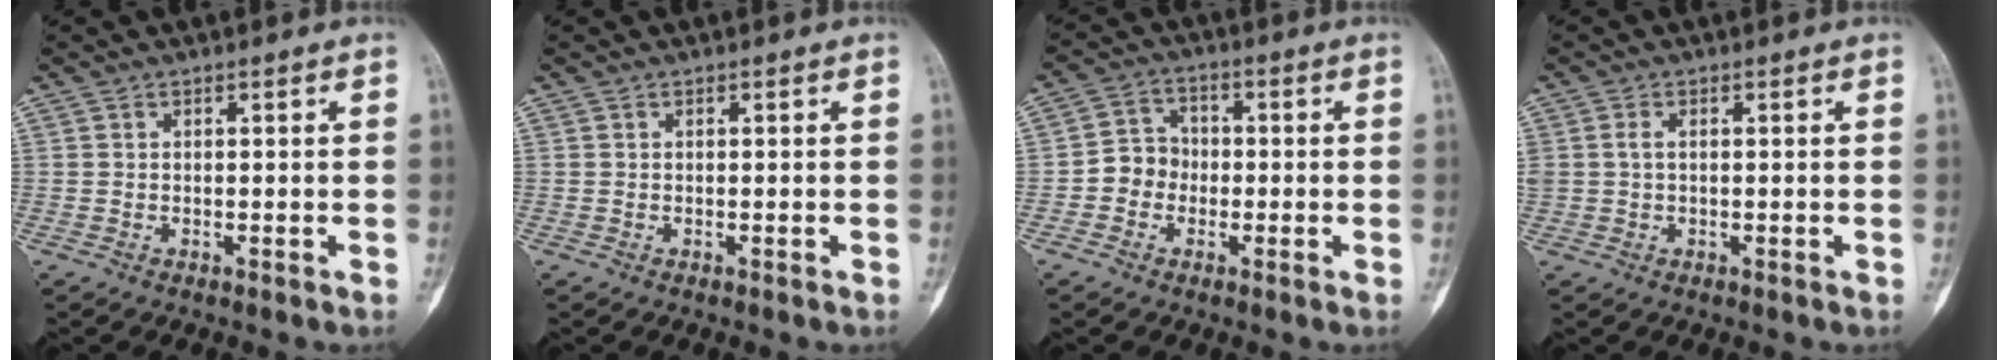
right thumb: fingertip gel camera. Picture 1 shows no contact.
{"total": 0.0}
{"total": 5.6, "force": [-1.4, 5.0, 2.1], "torque": [-0.009, 0.019, -0.038]}
{"total": 2.2, "force": [0.3, 1.5, 1.6], "torque": [-0.043, 0.005, 0.007]}